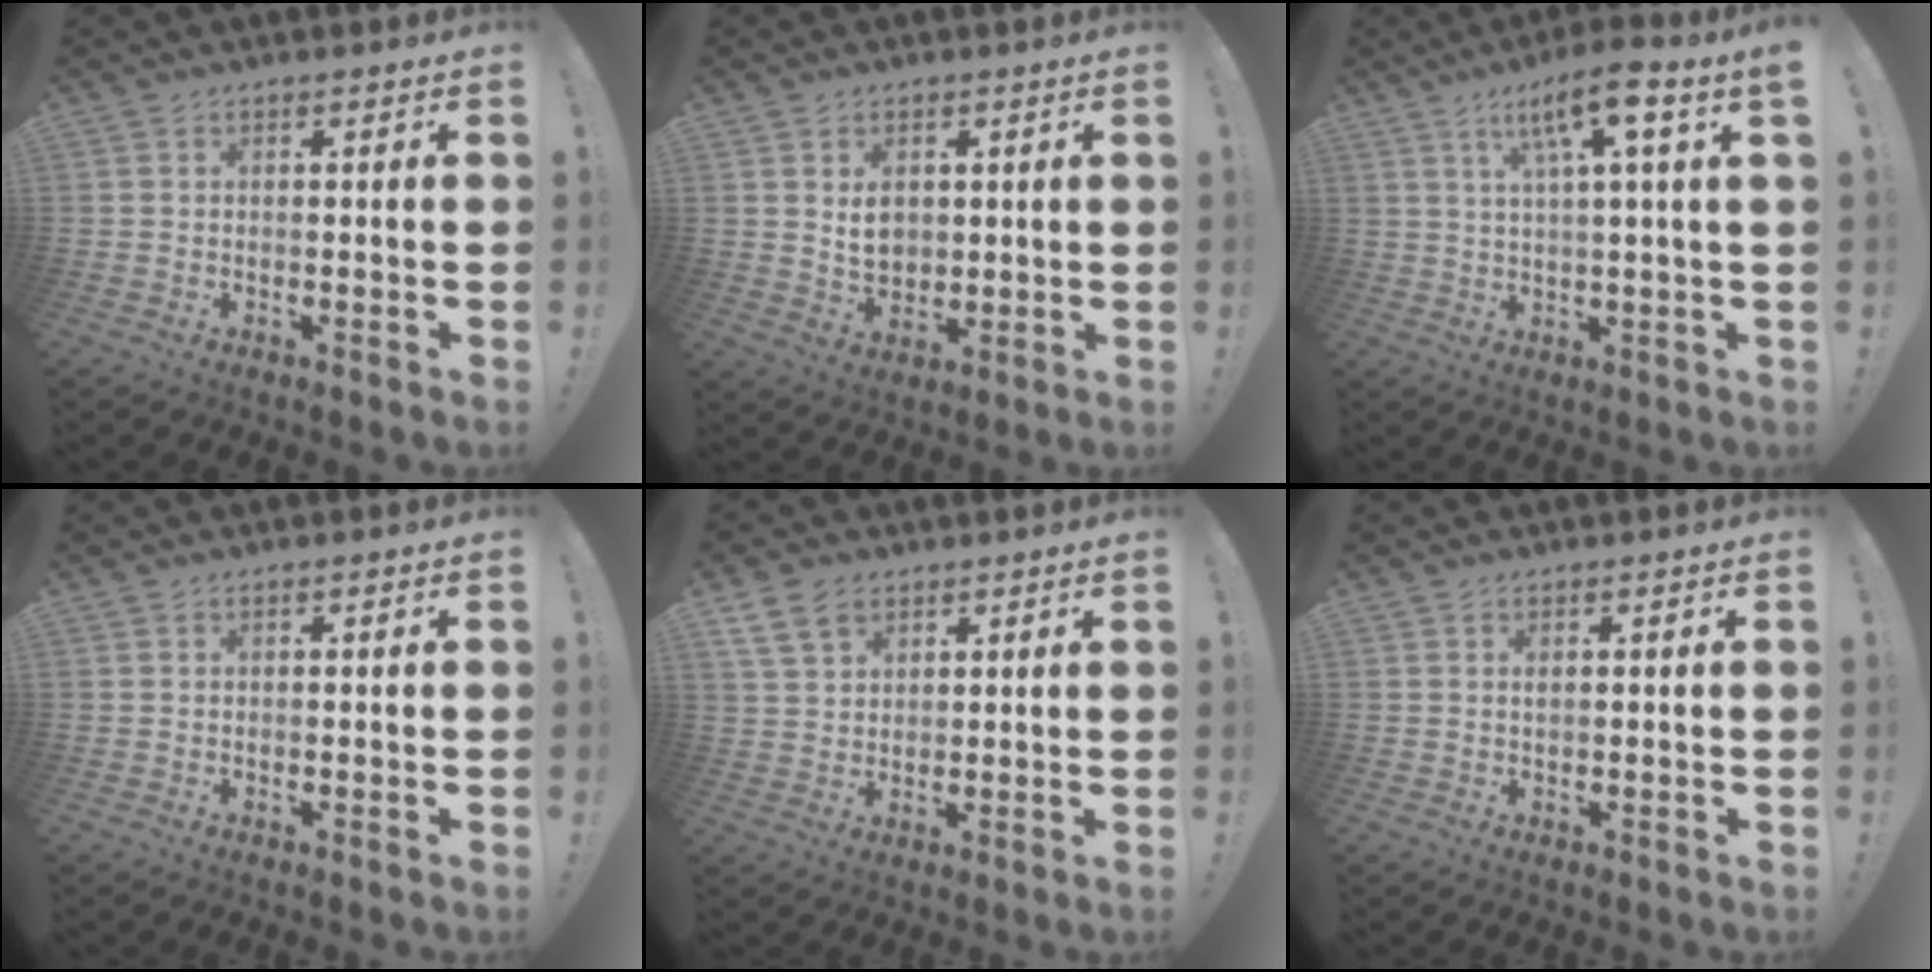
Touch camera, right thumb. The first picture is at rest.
{"total": 6.3, "force": [1.8, 5.2, 3.1], "torque": [-0.039, -0.007, 0.033]}
{"total": 10.1, "force": [4.3, -0.3, 9.1], "torque": [-0.150, -0.016, 0.057]}
{"total": 0.0}
{"total": 7.9, "force": [4.7, 5.3, 3.5], "torque": [-0.064, -0.010, 0.094]}
{"total": 0.9, "force": [0.5, 0.3, 0.7], "torque": [-0.015, 0.000, 0.008]}